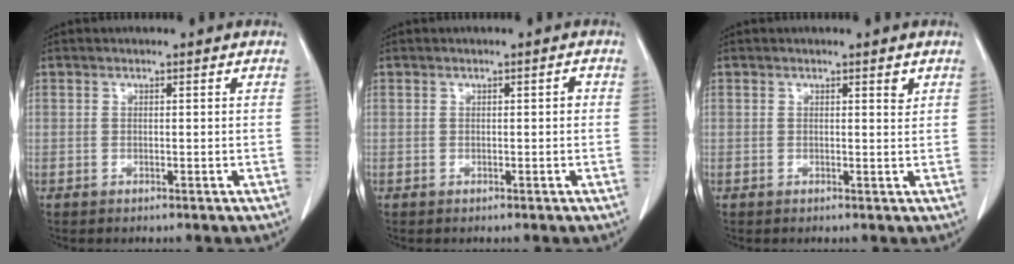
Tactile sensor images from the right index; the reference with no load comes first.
{"total": 0.7, "force": [0.0, 0.2, 0.7], "torque": [-0.007, 0.002, -0.001]}
{"total": 1.1, "force": [0.7, 0.2, 0.8], "torque": [-0.012, -0.004, 0.009]}